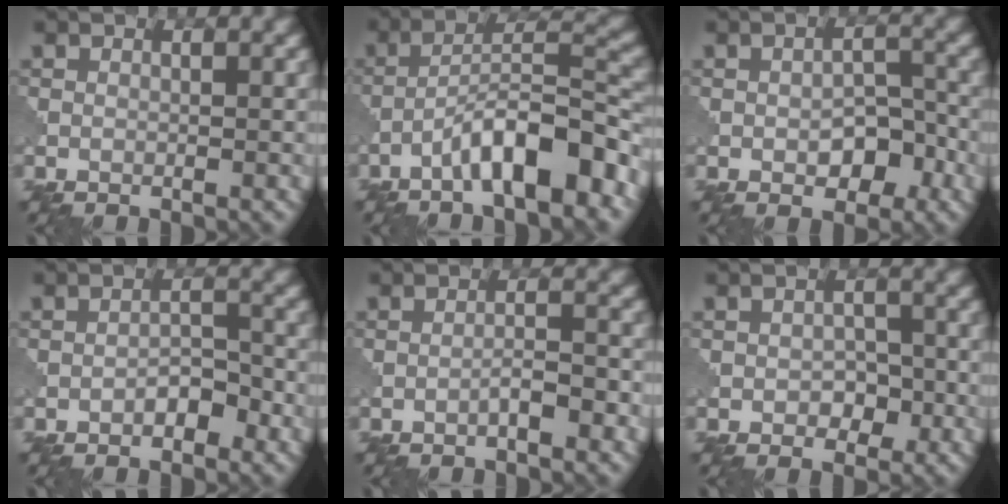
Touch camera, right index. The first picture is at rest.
{"total": 8.0, "force": [-4.6, 1.7, 6.3], "torque": [-0.106, 0.020, -0.079]}
{"total": 3.8, "force": [-1.3, 2.1, 2.8], "torque": [-0.040, 0.003, -0.017]}
{"total": 2.1, "force": [-1.2, 1.0, 1.5], "torque": [-0.021, 0.007, -0.021]}
{"total": 2.1, "force": [-1.1, 0.3, 1.8], "torque": [-0.029, 0.008, -0.021]}
{"total": 2.2, "force": [-0.5, 1.6, 1.4], "torque": [-0.019, -0.004, -0.010]}